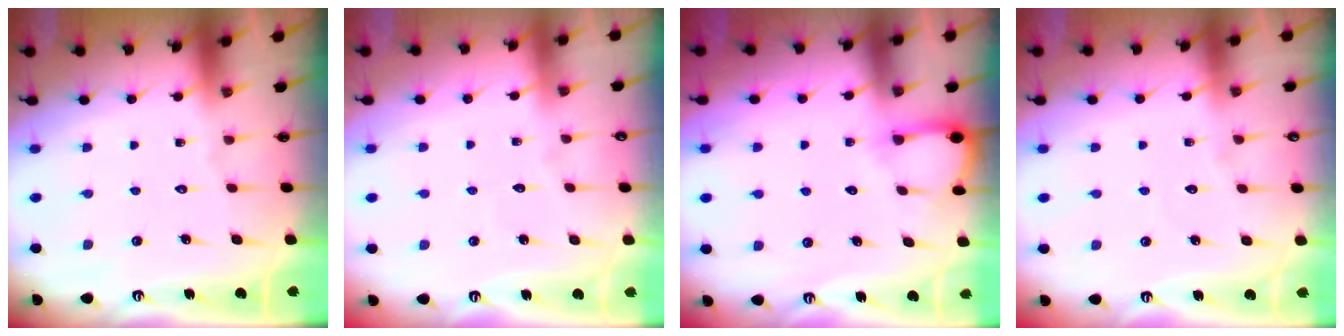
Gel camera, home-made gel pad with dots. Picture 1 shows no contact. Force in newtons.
{"total": 2.8, "press": 2.8, "slide": 0.2}
{"total": 4.3, "press": 4.3, "slide": 0.4}
{"total": 2.0, "press": 2.0, "slide": 0.2}